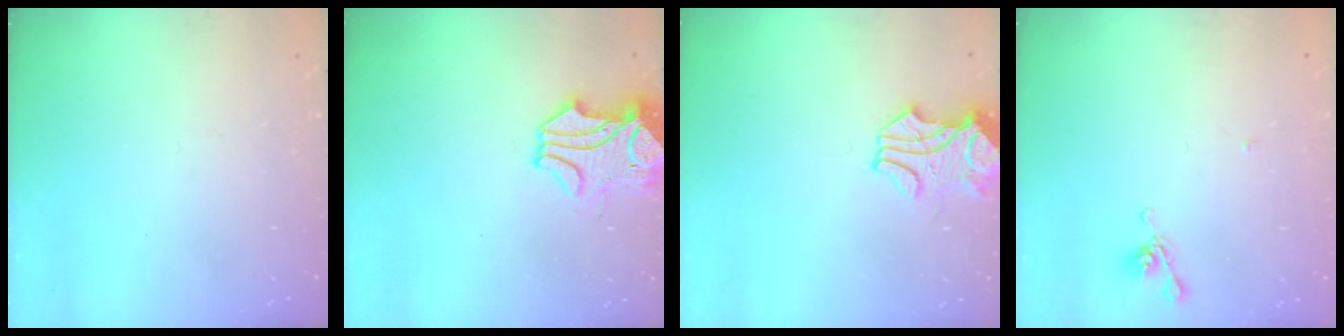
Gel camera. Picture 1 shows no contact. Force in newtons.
{"total": 1.6, "press": 0.9, "slide": 1.3}
{"total": 1.7, "press": 1.5, "slide": 0.8}
{"total": 2.6, "press": 2.6, "slide": 0.2}